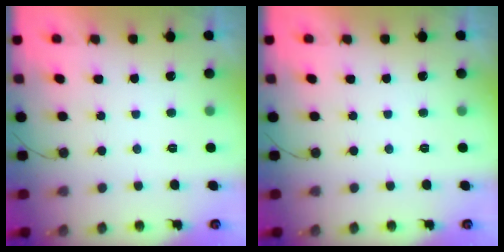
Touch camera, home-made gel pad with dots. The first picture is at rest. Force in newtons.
{"total": 0.0}